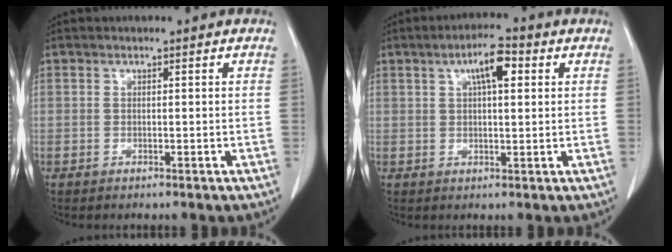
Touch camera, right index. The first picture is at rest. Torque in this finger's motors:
{"motor_torque": [0.60, 0.15, 0.19, 0.09]}